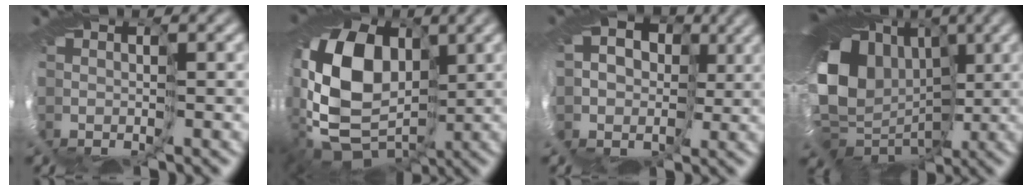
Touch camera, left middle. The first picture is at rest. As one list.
[{"total": 14.6, "force": [0.7, 10.5, 10.1], "torque": [-0.208, 0.005, 0.020]}, {"total": 9.9, "force": [2.6, 8.7, 4.1], "torque": [-0.087, 0.032, 0.018]}, {"total": 14.3, "force": [1.4, 12.0, 7.6], "torque": [-0.146, 0.007, 0.027]}]